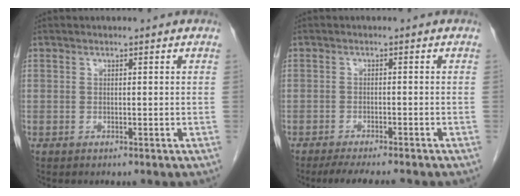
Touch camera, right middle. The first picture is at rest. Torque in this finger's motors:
{"motor_torque": [0.39, -0.28, 0.19, 0.03]}